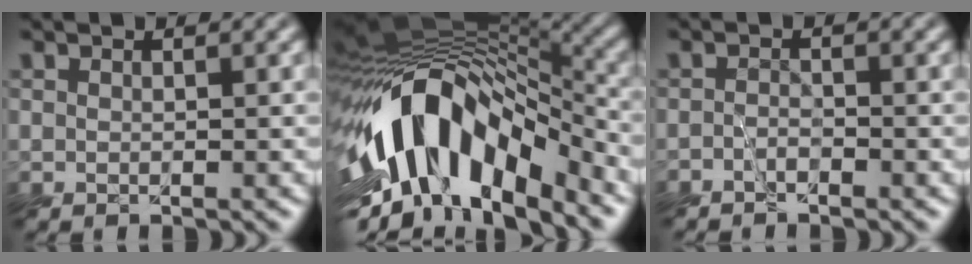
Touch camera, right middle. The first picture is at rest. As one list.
[{"total": 13.6, "force": [-6.6, 6.5, 10.0], "torque": [-0.169, 0.015, -0.121]}, {"total": 1.5, "force": [-1.4, 0.5, 0.4], "torque": [-0.004, -0.003, -0.032]}]